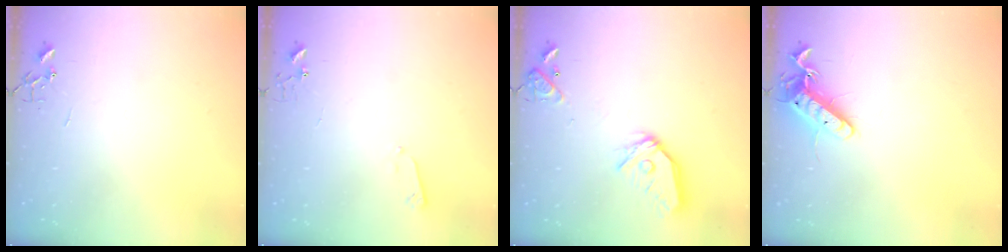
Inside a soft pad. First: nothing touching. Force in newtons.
{"total": 3.0, "press": 3.0, "slide": 0.6}
{"total": 15.8, "press": 15.6, "slide": 2.1}
{"total": 12.3, "press": 12.2, "slide": 0.9}